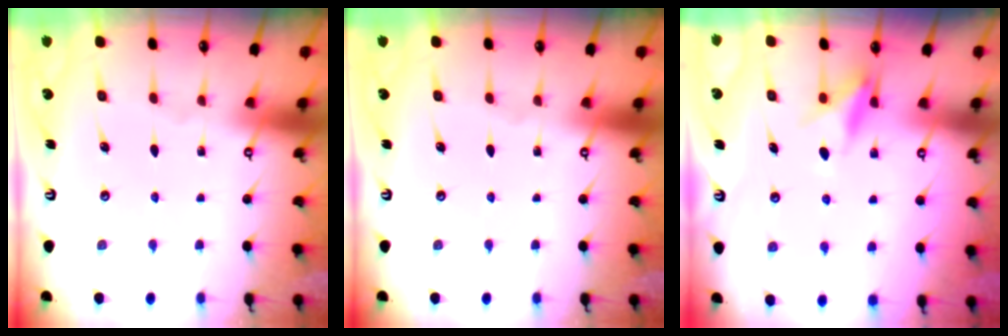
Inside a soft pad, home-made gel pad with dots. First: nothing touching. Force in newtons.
{"total": 0.0}
{"total": 8.8, "press": 8.7, "slide": 0.8}